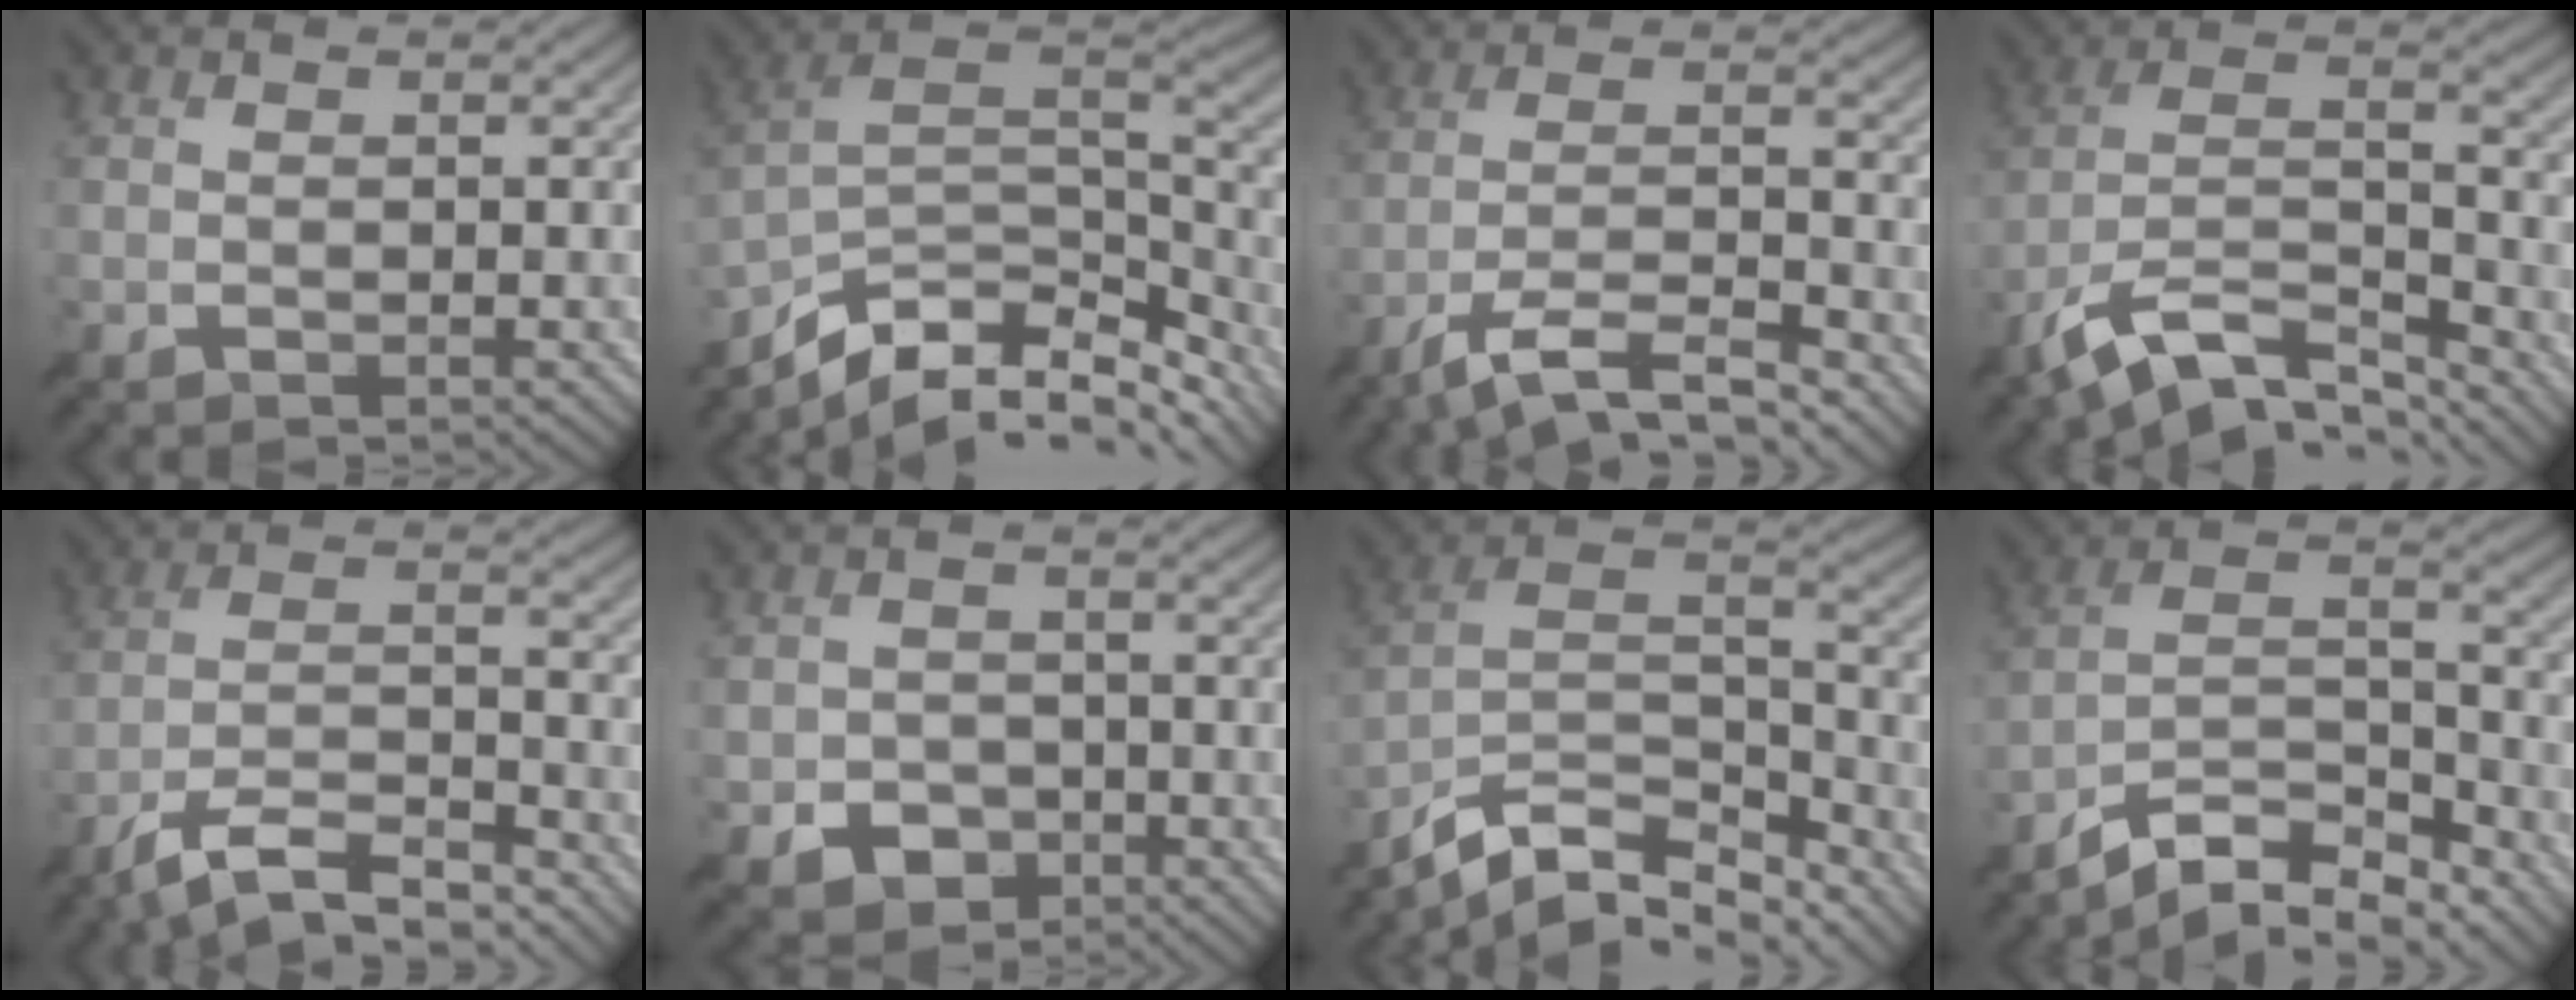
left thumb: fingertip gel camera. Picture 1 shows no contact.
{"total": 14.6, "force": [-9.4, 6.7, 9.0], "torque": [-0.210, -0.024, -0.147]}
{"total": 10.1, "force": [-7.7, 2.0, 6.2], "torque": [-0.113, 0.003, -0.145]}
{"total": 12.1, "force": [-8.6, 4.3, 7.4], "torque": [-0.147, -0.004, -0.172]}
{"total": 10.2, "force": [-8.1, 2.3, 5.7], "torque": [-0.104, 0.004, -0.154]}
{"total": 4.2, "force": [-2.0, 3.4, 1.4], "torque": [-0.024, -0.010, -0.036]}
{"total": 12.8, "force": [-9.9, 4.7, 6.5], "torque": [-0.147, -0.004, -0.177]}
{"total": 10.2, "force": [-8.5, 2.6, 5.0], "torque": [-0.092, 0.007, -0.165]}